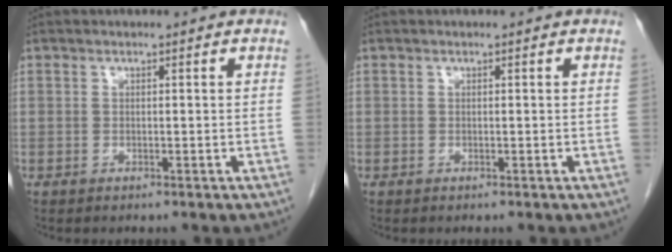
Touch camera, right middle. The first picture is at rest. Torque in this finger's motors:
{"motor_torque": [-0.02, -0.01, 0.00, 0.01]}